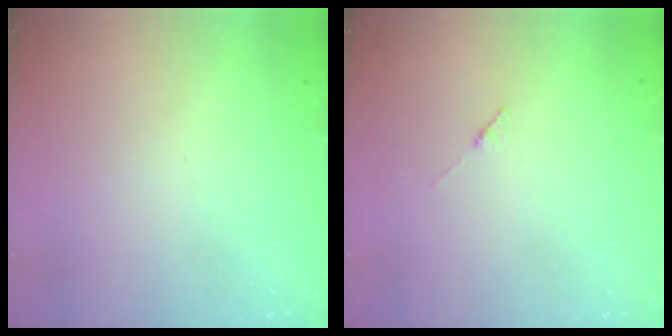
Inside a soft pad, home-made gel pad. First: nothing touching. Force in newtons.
{"total": 1.8, "press": 1.7, "slide": 0.3}